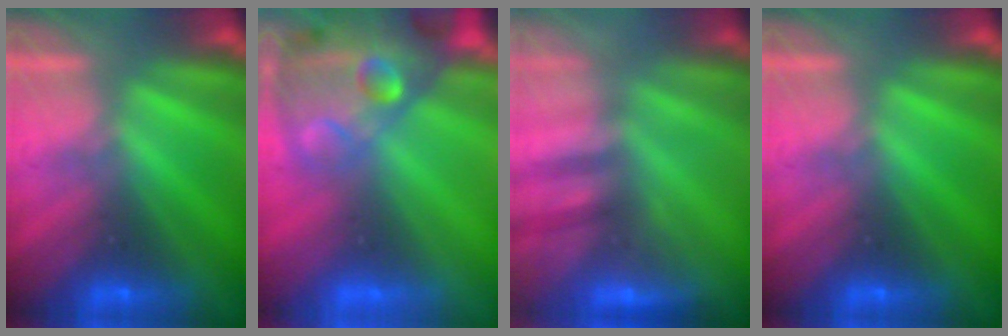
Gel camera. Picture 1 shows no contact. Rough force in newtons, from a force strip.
{"total": 7.8}
{"total": 2.4}
{"total": 0.0}